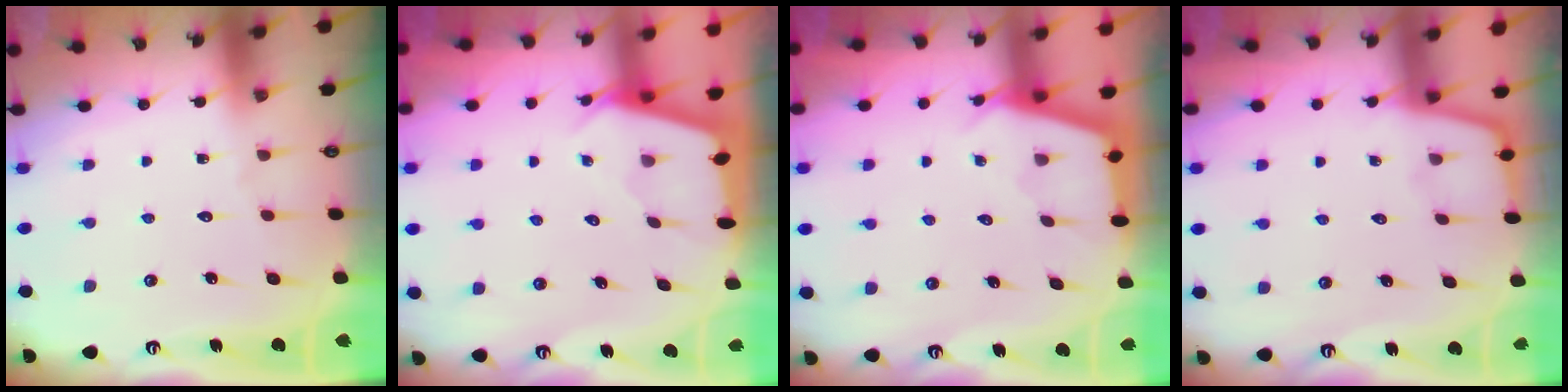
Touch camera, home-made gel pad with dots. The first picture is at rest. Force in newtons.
{"total": 2.5, "press": 2.5, "slide": 0.3}
{"total": 2.7, "press": 2.7, "slide": 0.3}
{"total": 1.7, "press": 1.7, "slide": 0.4}